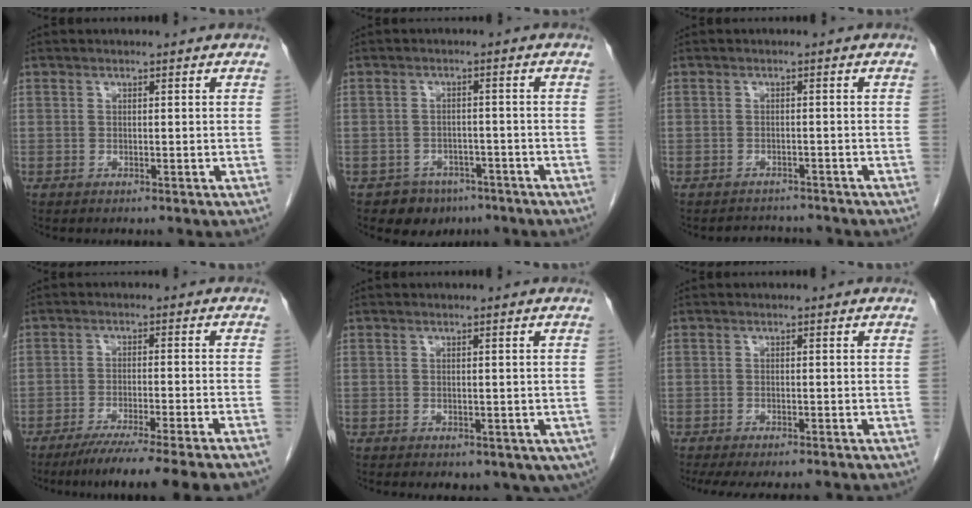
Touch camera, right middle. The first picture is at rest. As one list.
[{"total": 5.2, "force": [-3.7, 3.7, 0.7], "torque": [-0.004, 0.013, -0.047]}, {"total": 3.4, "force": [-3.3, 0.9, -0.2], "torque": [0.005, -0.002, -0.048]}, {"total": 12.9, "force": [-10.7, -1.1, 7.0], "torque": [-0.086, -0.037, -0.161]}, {"total": 8.8, "force": [-4.3, 5.1, 5.7], "torque": [-0.077, -0.008, -0.049]}, {"total": 10.5, "force": [-9.1, 2.4, 4.6], "torque": [-0.070, -0.010, -0.118]}]